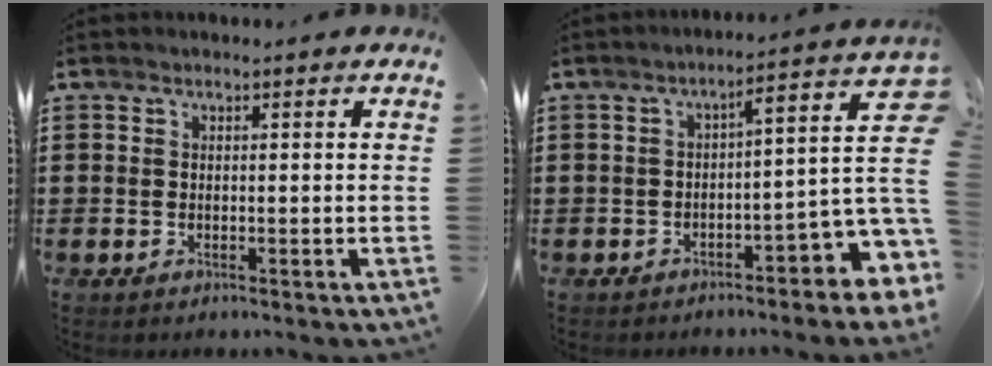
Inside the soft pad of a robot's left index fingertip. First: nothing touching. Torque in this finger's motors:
{"motor_torque": [0.85, 0.31, 1.05, 0.17]}